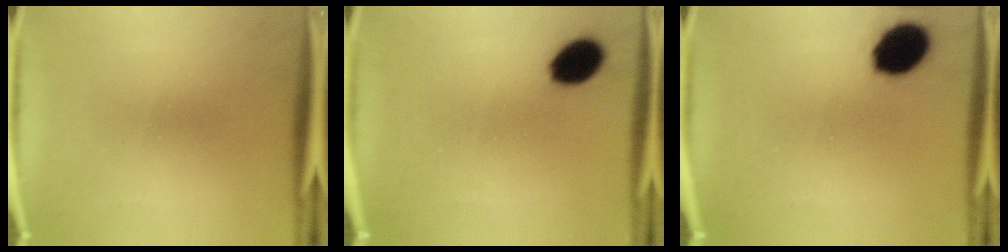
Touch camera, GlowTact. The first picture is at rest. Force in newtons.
{"total": 8.4}
{"total": 11.6}